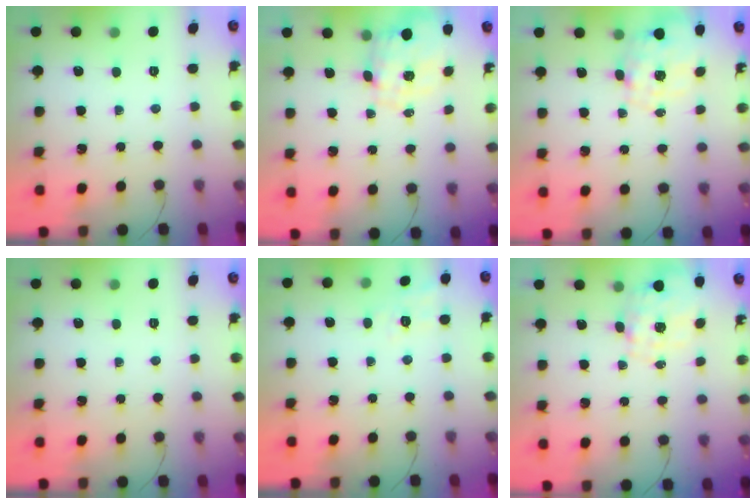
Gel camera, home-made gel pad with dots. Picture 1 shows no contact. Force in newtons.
{"total": 1.7, "press": 1.6, "slide": 0.6}
{"total": 2.1, "press": 1.8, "slide": 1.0}
{"total": 0.0}
{"total": 4.8, "press": 4.4, "slide": 1.9}
{"total": 1.3, "press": 1.2, "slide": 0.5}